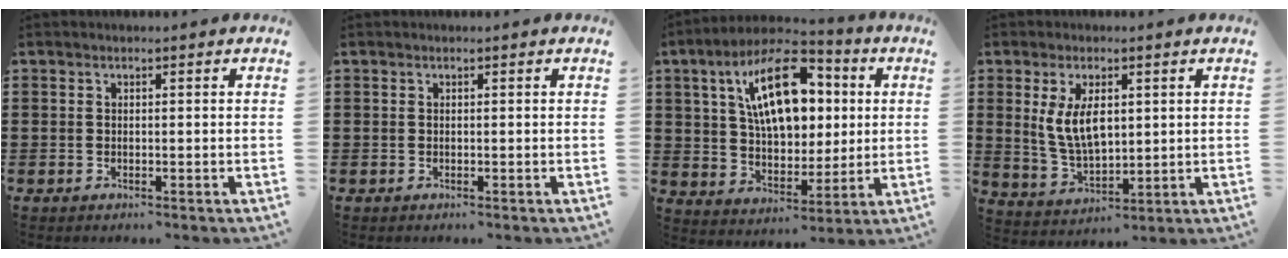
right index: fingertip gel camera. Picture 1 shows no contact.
{"total": 0.0}
{"total": 16.2, "force": [4.7, 8.8, 12.8], "torque": [-0.228, 0.015, 0.078]}
{"total": 7.5, "force": [1.7, 3.8, 6.2], "torque": [-0.135, 0.007, 0.028]}